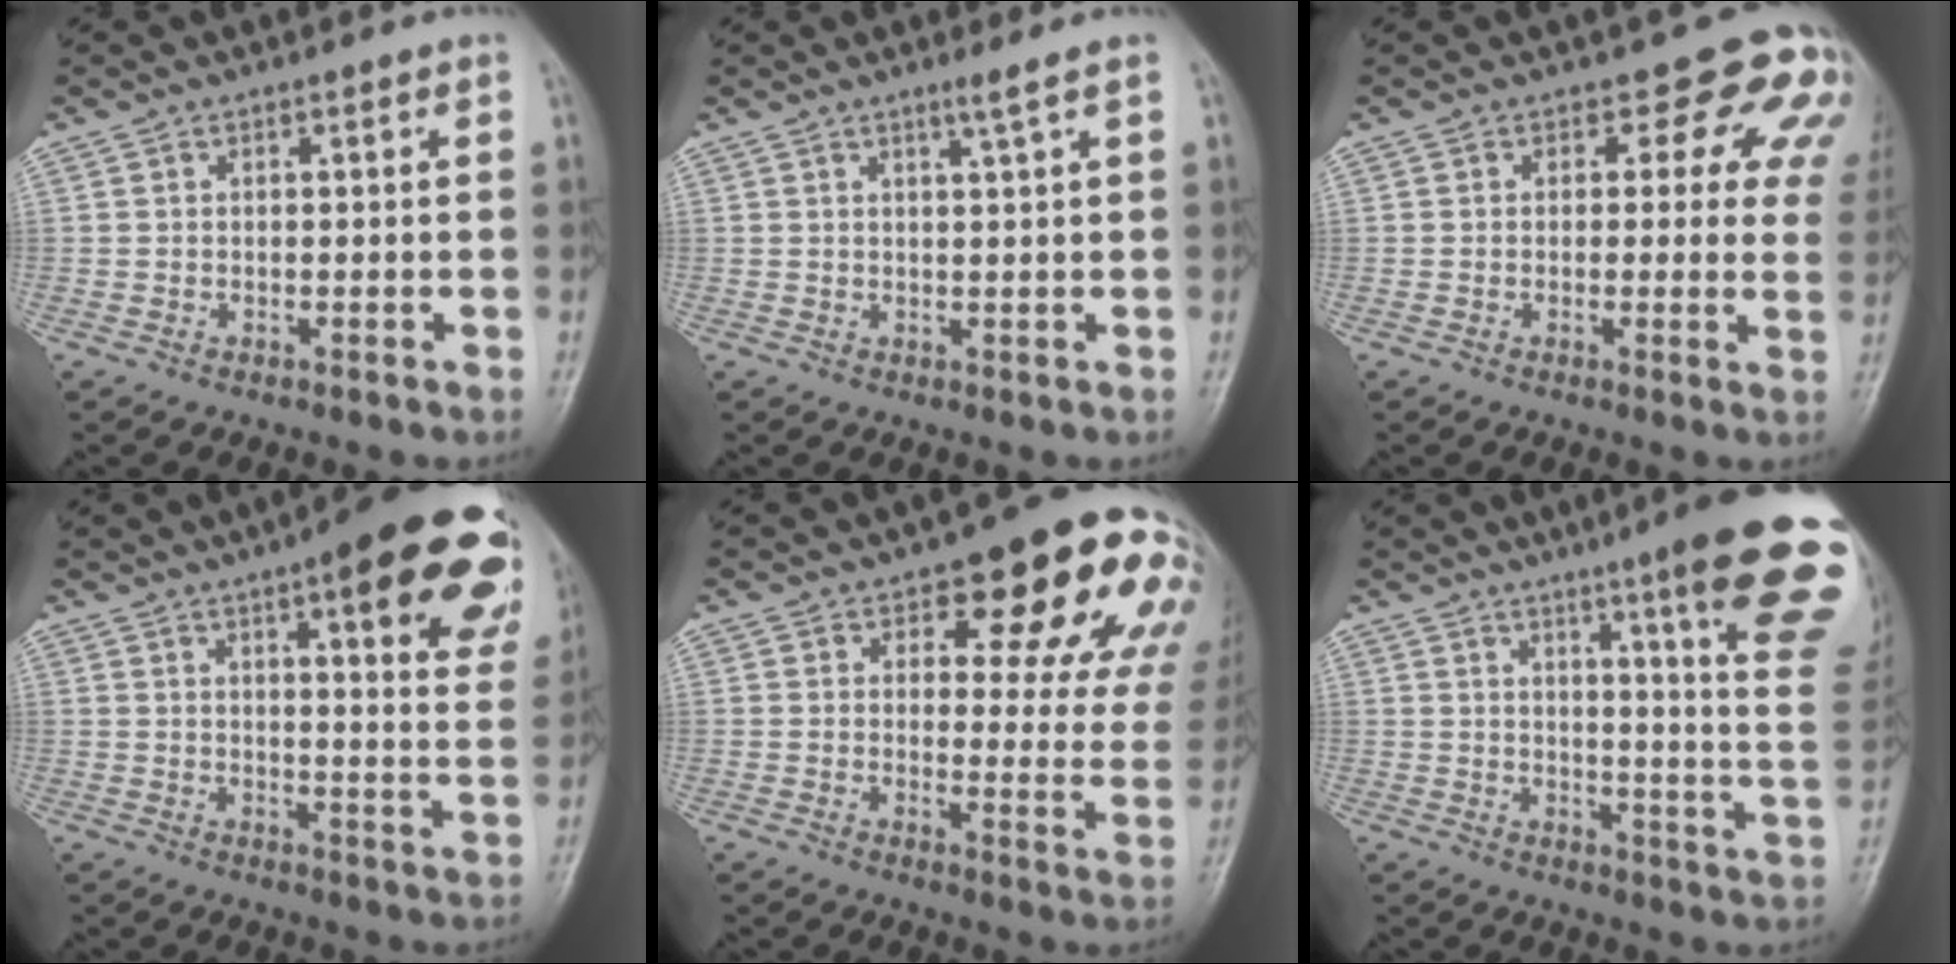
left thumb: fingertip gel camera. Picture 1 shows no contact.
{"total": 1.9, "force": [1.2, -0.6, 1.4], "torque": [-0.032, -0.012, 0.025]}
{"total": 9.4, "force": [4.9, 5.6, 5.7], "torque": [-0.017, -0.017, 0.034]}
{"total": 21.6, "force": [11.4, 5.5, 17.5], "torque": [-0.192, -0.032, 0.130]}
{"total": 19.8, "force": [11.1, 7.6, 14.5], "torque": [-0.128, -0.044, 0.126]}
{"total": 21.8, "force": [13.5, 1.6, 17.0], "torque": [-0.197, -0.077, 0.168]}